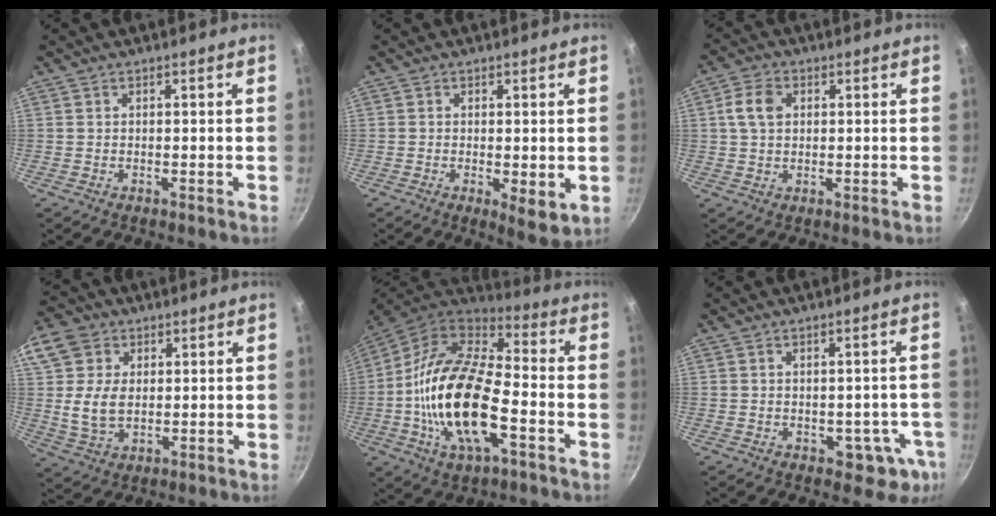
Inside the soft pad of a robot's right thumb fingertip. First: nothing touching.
{"total": 5.2, "force": [-0.7, 2.0, 4.7], "torque": [-0.068, -0.016, -0.005]}
{"total": 5.5, "force": [1.3, 3.8, 3.7], "torque": [-0.065, 0.008, 0.019]}
{"total": 12.7, "force": [2.6, 9.7, 7.8], "torque": [-0.144, -0.005, 0.046]}
{"total": 22.8, "force": [-4.9, 10.7, 19.5], "torque": [-0.365, 0.030, -0.106]}
{"total": 7.6, "force": [-2.1, 4.9, 5.5], "torque": [-0.023, 0.013, -0.019]}